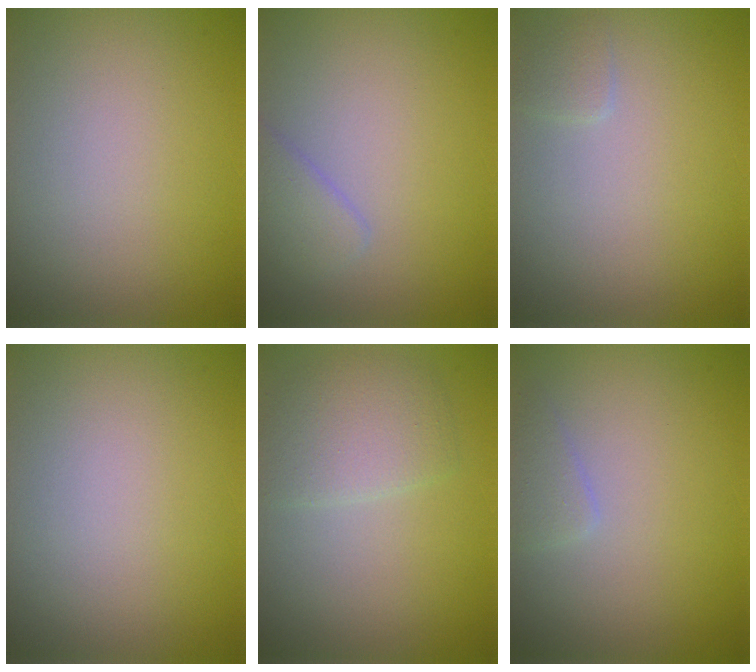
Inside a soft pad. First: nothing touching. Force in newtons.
{"total": 1.6, "press": 1.6, "slide": 0.1}
{"total": 0.9, "press": 0.9, "slide": 0.1}
{"total": 0.0}
{"total": 2.9, "press": 2.9, "slide": 0.1}
{"total": 1.2, "press": 1.2, "slide": 0.1}